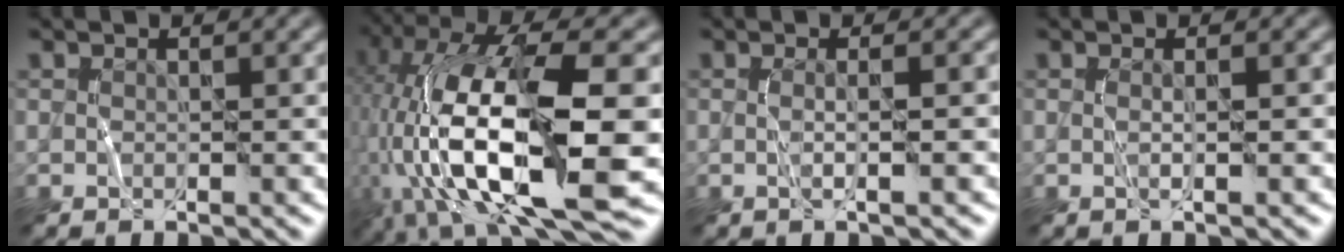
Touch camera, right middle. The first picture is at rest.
{"total": 17.2, "force": [-3.3, 6.9, 15.3], "torque": [-0.281, 0.016, -0.049]}
{"total": 2.0, "force": [0.0, 0.7, 1.9], "torque": [-0.019, 0.003, -0.014]}
{"total": 1.0, "force": [0.0, 0.3, 1.0], "torque": [-0.013, 0.004, -0.003]}